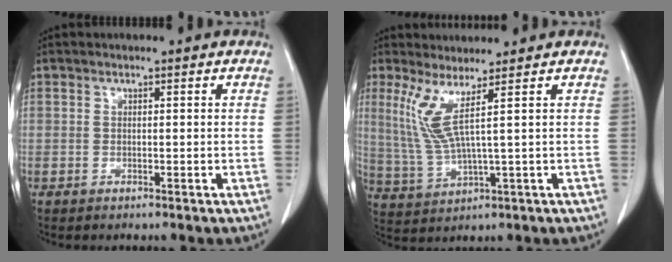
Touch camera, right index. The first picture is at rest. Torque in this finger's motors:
{"motor_torque": [0.90, 0.70, 0.48, 0.14]}